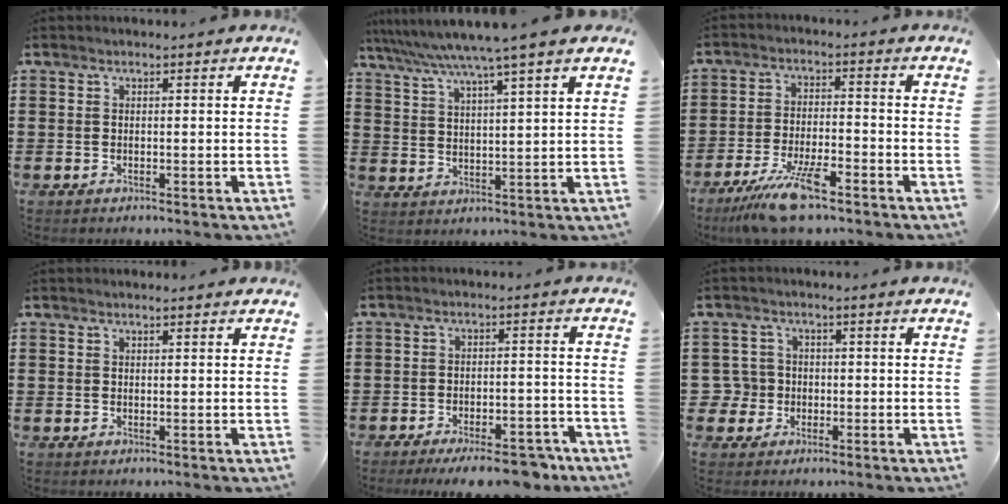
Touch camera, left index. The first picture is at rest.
{"total": 6.3, "force": [5.3, -1.0, 3.3], "torque": [-0.082, -0.029, 0.088]}
{"total": 8.4, "force": [-6.0, 1.8, 5.6], "torque": [-0.119, -0.004, -0.113]}
{"total": 0.5, "force": [0.4, 0.1, 0.3], "torque": [-0.006, 0.000, 0.009]}
{"total": 7.7, "force": [-6.3, 1.5, 4.1], "torque": [-0.059, 0.009, -0.109]}
{"total": 3.6, "force": [-0.8, 3.5, 0.4], "torque": [-0.040, -0.001, -0.024]}